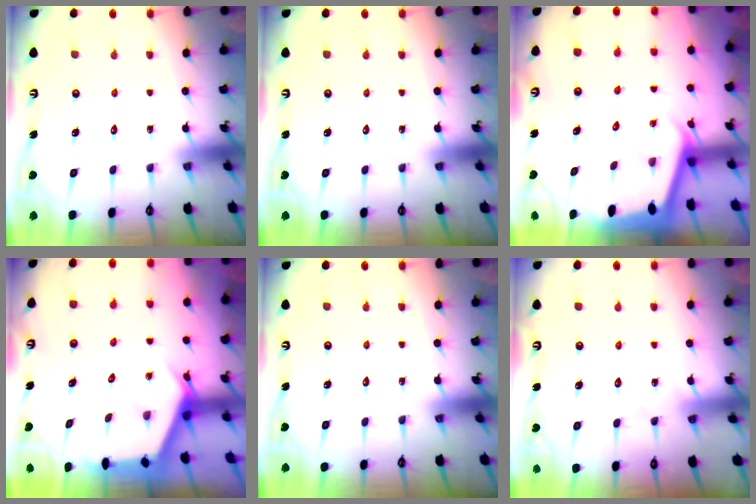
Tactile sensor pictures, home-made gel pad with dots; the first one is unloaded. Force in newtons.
{"total": 0.0}
{"total": 1.9, "press": 1.9, "slide": 0.1}
{"total": 2.9, "press": 2.9, "slide": 0.4}
{"total": 0.0}
{"total": 4.3, "press": 4.2, "slide": 0.6}